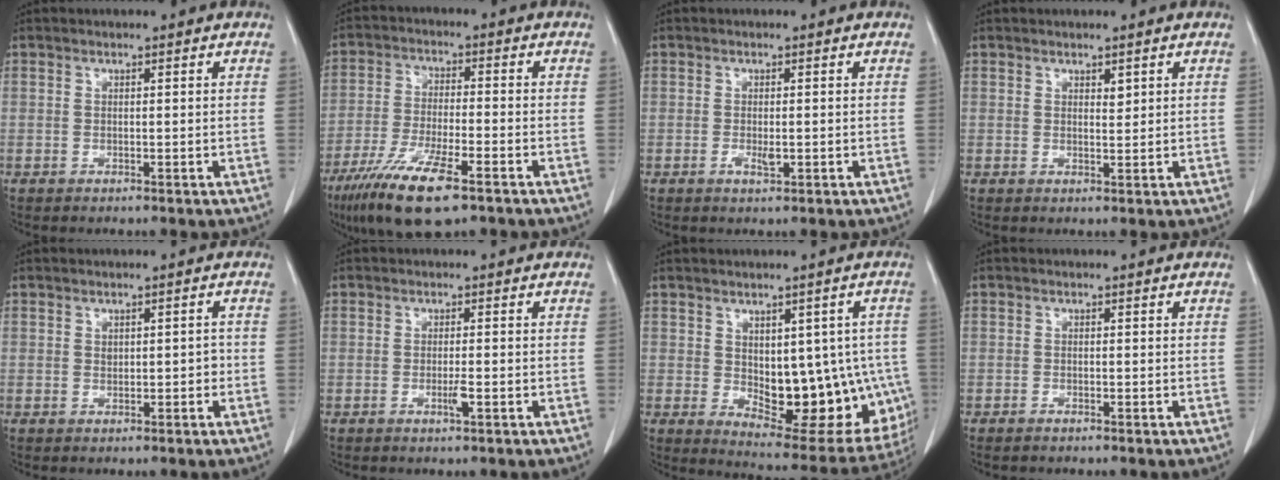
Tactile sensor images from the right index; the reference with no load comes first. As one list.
[{"total": 13.3, "force": [-8.4, 2.2, 10.1], "torque": [-0.200, -0.030, -0.150]}, {"total": 1.5, "force": [-0.4, 0.4, 1.4], "torque": [-0.027, -0.004, -0.006]}, {"total": 1.0, "force": [0.6, 0.4, 0.7], "torque": [-0.009, -0.004, 0.010]}, {"total": 1.6, "force": [0.0, 1.0, 1.2], "torque": [-0.014, 0.008, 0.003]}, {"total": 1.6, "force": [-0.6, -0.1, 1.5], "torque": [-0.031, -0.005, -0.010]}, {"total": 16.1, "force": [-1.6, 8.0, 13.9], "torque": [-0.153, 0.001, 0.006]}, {"total": 0.7, "force": [-0.7, 0.1, 0.3], "torque": [-0.009, -0.001, -0.010]}]